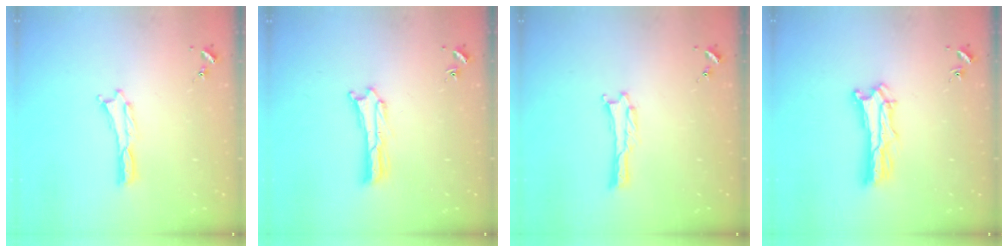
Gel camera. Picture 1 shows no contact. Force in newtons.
{"total": 1.2, "press": 1.2, "slide": 0.2}
{"total": 0.6, "press": 0.6, "slide": 0.1}
{"total": 4.6, "press": 4.6, "slide": 0.4}